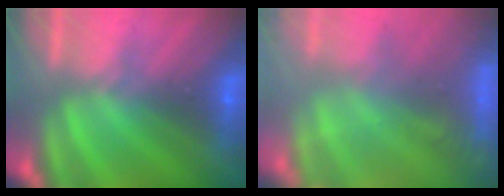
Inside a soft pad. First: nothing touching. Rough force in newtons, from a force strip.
{"total": 7.2}